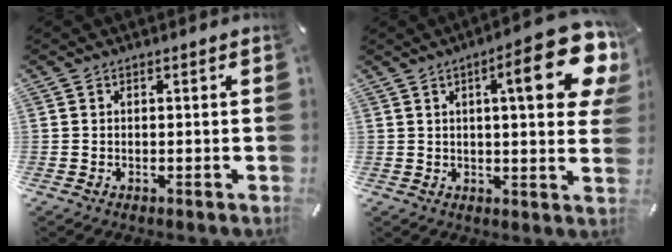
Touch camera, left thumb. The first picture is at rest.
{"total": 18.7, "force": [7.2, 5.1, 16.5], "torque": [-0.219, -0.038, 0.100]}